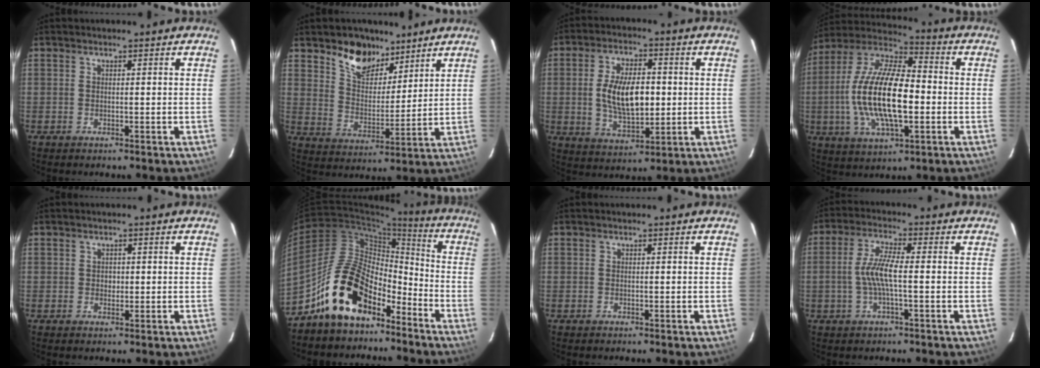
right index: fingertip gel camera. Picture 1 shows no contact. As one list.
[{"total": 10.3, "force": [7.5, 5.8, 4.0], "torque": [-0.067, -0.004, 0.136]}, {"total": 12.1, "force": [0.1, 6.0, 10.5], "torque": [-0.199, -0.002, 0.009]}, {"total": 19.9, "force": [-2.4, 7.8, 18.1], "torque": [-0.361, -0.001, -0.048]}, {"total": 1.4, "force": [0.1, 1.4, 0.2], "torque": [0.001, 0.001, 0.002]}, {"total": 16.7, "force": [-11.2, 8.6, 9.0], "torque": [-0.169, 0.030, -0.188]}, {"total": 0.0}, {"total": 6.4, "force": [-0.9, 1.0, 6.2], "torque": [-0.128, 0.005, -0.018]}]